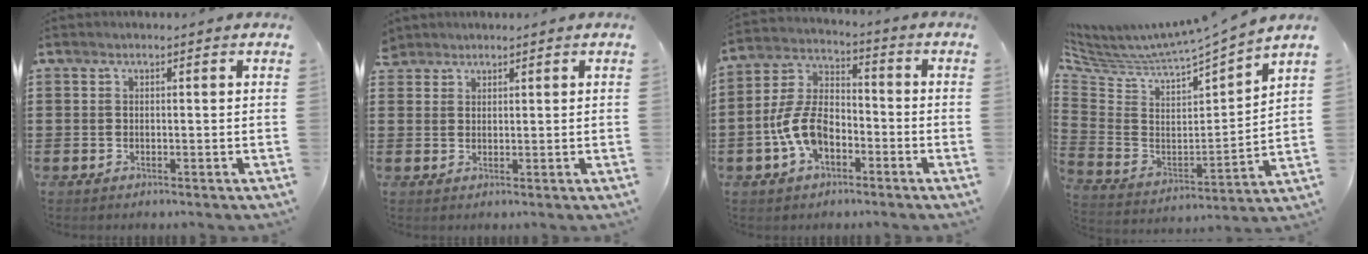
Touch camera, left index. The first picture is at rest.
{"total": 1.7, "force": [1.5, 0.8, 0.0], "torque": [-0.004, 0.004, 0.030]}
{"total": 8.7, "force": [-3.8, 4.8, 6.2], "torque": [-0.161, 0.004, -0.080]}
{"total": 4.2, "force": [4.1, 0.5, 0.7], "torque": [-0.045, -0.050, 0.062]}